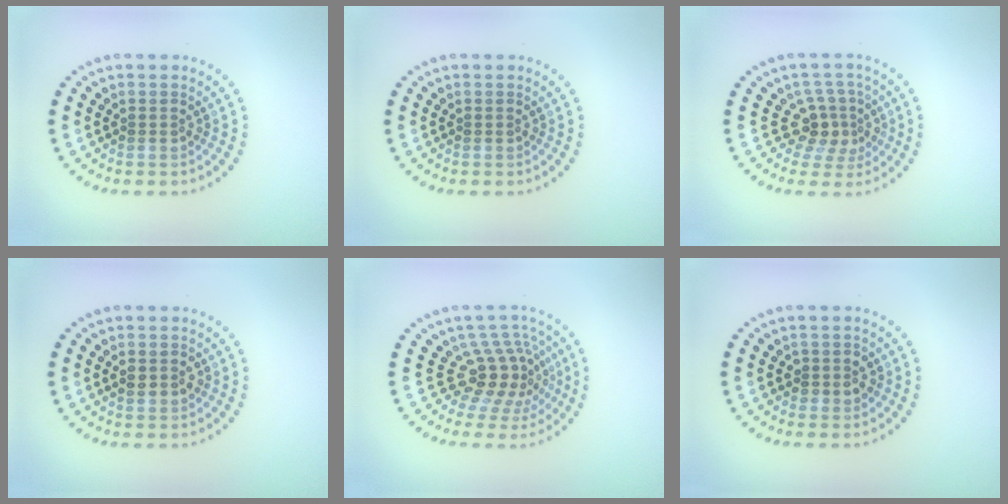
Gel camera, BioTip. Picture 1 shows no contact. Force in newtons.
{"total": 0.0}
{"total": 3.1, "press": 2.4, "slide": 2.0}
{"total": 1.2, "press": 1.2, "slide": 0.2}
{"total": 4.5, "press": 3.1, "slide": 3.3}
{"total": 1.6, "press": 1.4, "slide": 0.6}